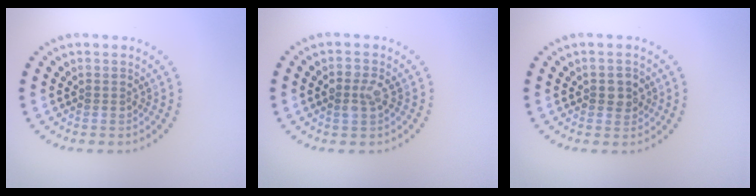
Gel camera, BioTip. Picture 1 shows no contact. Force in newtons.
{"total": 2.0, "press": 1.9, "slide": 0.3}
{"total": 1.8, "press": 1.8, "slide": 0.2}